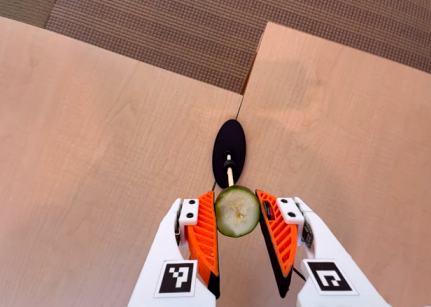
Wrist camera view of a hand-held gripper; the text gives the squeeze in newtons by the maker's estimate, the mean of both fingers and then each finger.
{"total": 11.0, "left": 11.1, "right": 10.8}